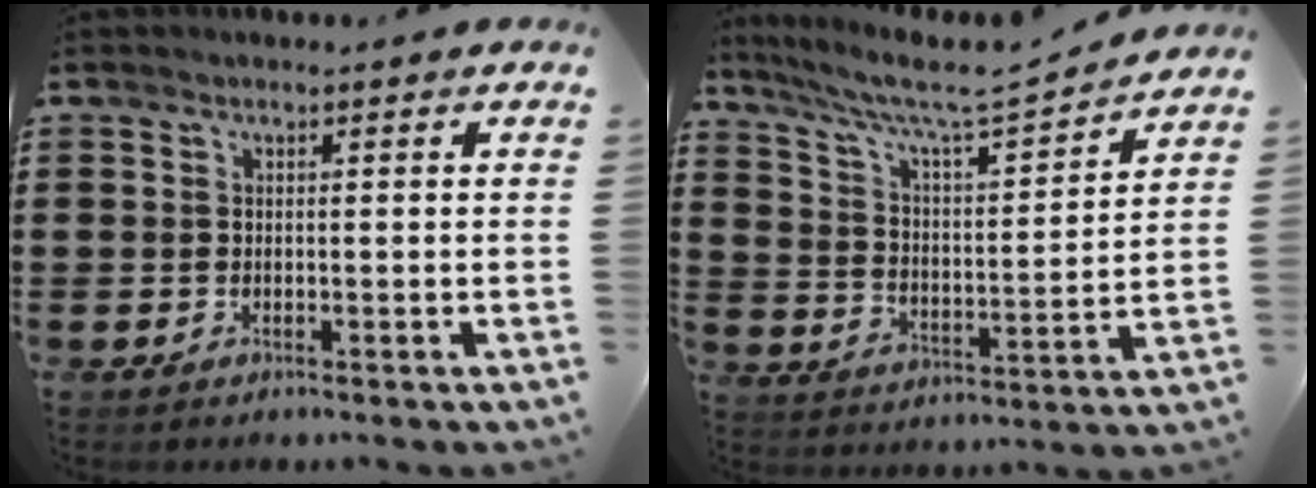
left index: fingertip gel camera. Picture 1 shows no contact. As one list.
[{"total": 7.5, "force": [6.5, 0.5, 3.7], "torque": [-0.098, -0.042, 0.104]}]